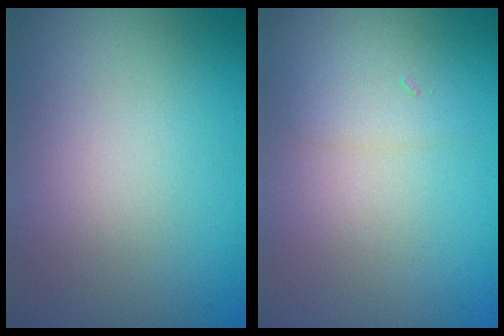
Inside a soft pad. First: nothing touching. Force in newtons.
{"total": 1.3, "press": 1.3, "slide": 0.1}